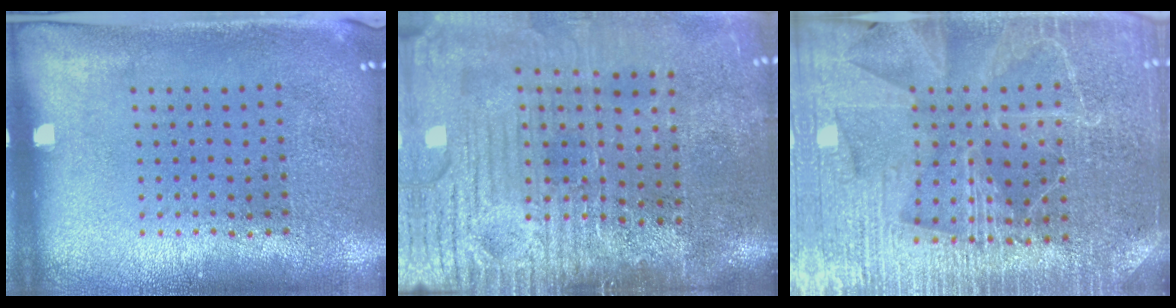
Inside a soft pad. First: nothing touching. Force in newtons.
{"total": 4.7, "press": 4.1, "slide": 2.5}
{"total": 4.1, "press": 3.9, "slide": 1.3}